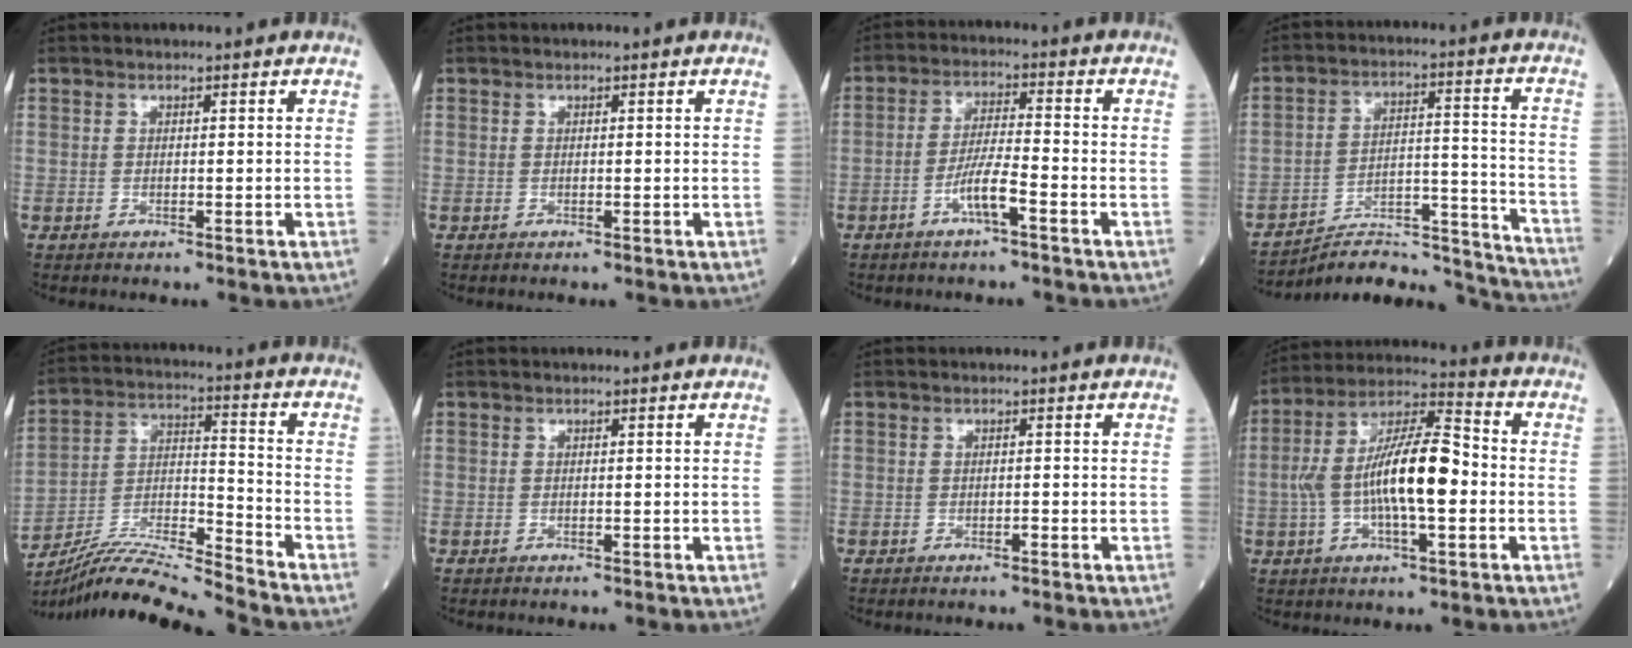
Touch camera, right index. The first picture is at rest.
{"total": 0.0}
{"total": 5.4, "force": [-2.7, 0.2, 4.6], "torque": [-0.093, 0.004, -0.052]}
{"total": 16.5, "force": [-16.4, 0.4, 1.9], "torque": [-0.014, 0.046, -0.247]}
{"total": 13.5, "force": [-12.8, -2.3, 3.4], "torque": [-0.063, 0.009, -0.240]}
{"total": 0.0}
{"total": 0.6, "force": [-0.4, 0.0, 0.5], "torque": [-0.010, 0.000, -0.005]}
{"total": 14.2, "force": [-1.3, 3.5, 13.7], "torque": [-0.263, 0.021, -0.025]}